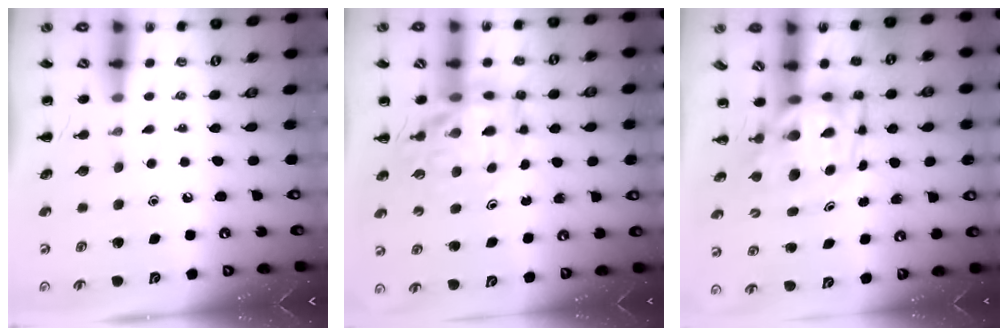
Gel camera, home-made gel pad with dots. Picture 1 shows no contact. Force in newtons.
{"total": 12.2, "press": 11.6, "slide": 3.7}
{"total": 6.2, "press": 6.0, "slide": 1.4}